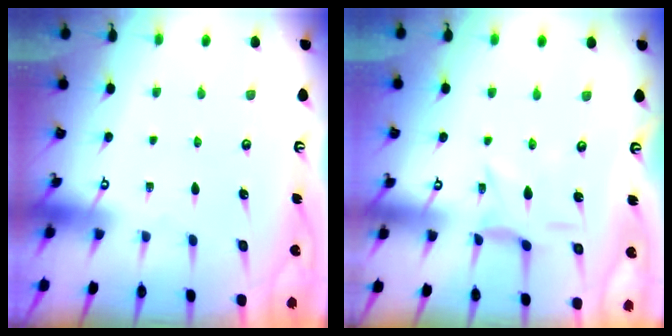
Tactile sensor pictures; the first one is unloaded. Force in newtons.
{"total": 2.9, "press": 2.9, "slide": 0.2}